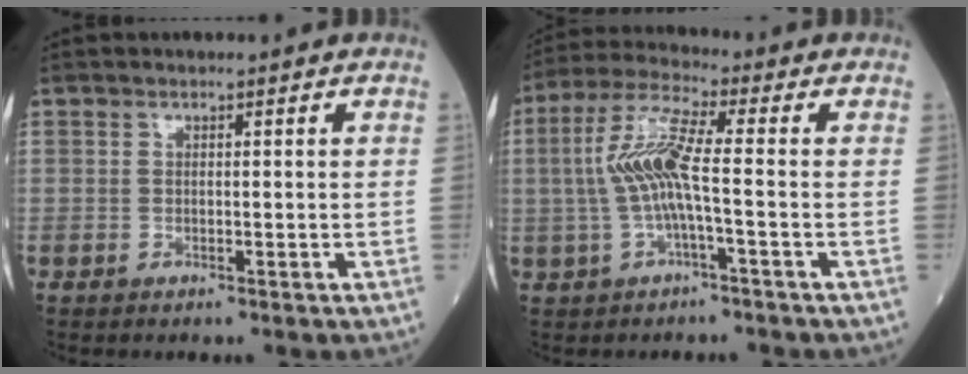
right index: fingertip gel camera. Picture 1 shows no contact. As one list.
[{"total": 8.2, "force": [-0.9, 0.8, 8.1], "torque": [-0.176, 0.020, -0.020]}]